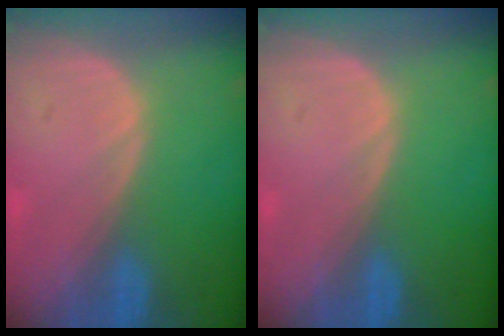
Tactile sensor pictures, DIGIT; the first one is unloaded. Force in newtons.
{"total": 0.0}